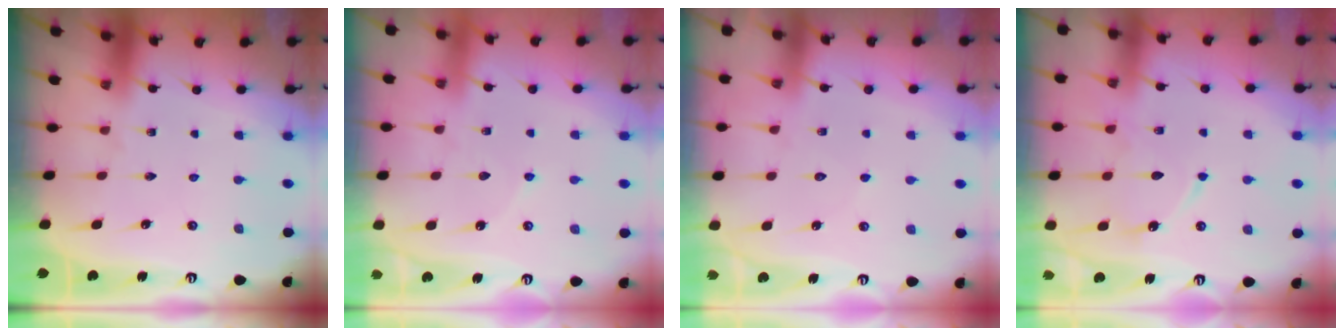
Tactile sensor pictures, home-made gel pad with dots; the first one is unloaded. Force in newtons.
{"total": 3.3, "press": 3.3, "slide": 0.3}
{"total": 3.9, "press": 3.9, "slide": 0.4}
{"total": 10.3, "press": 10.2, "slide": 0.9}